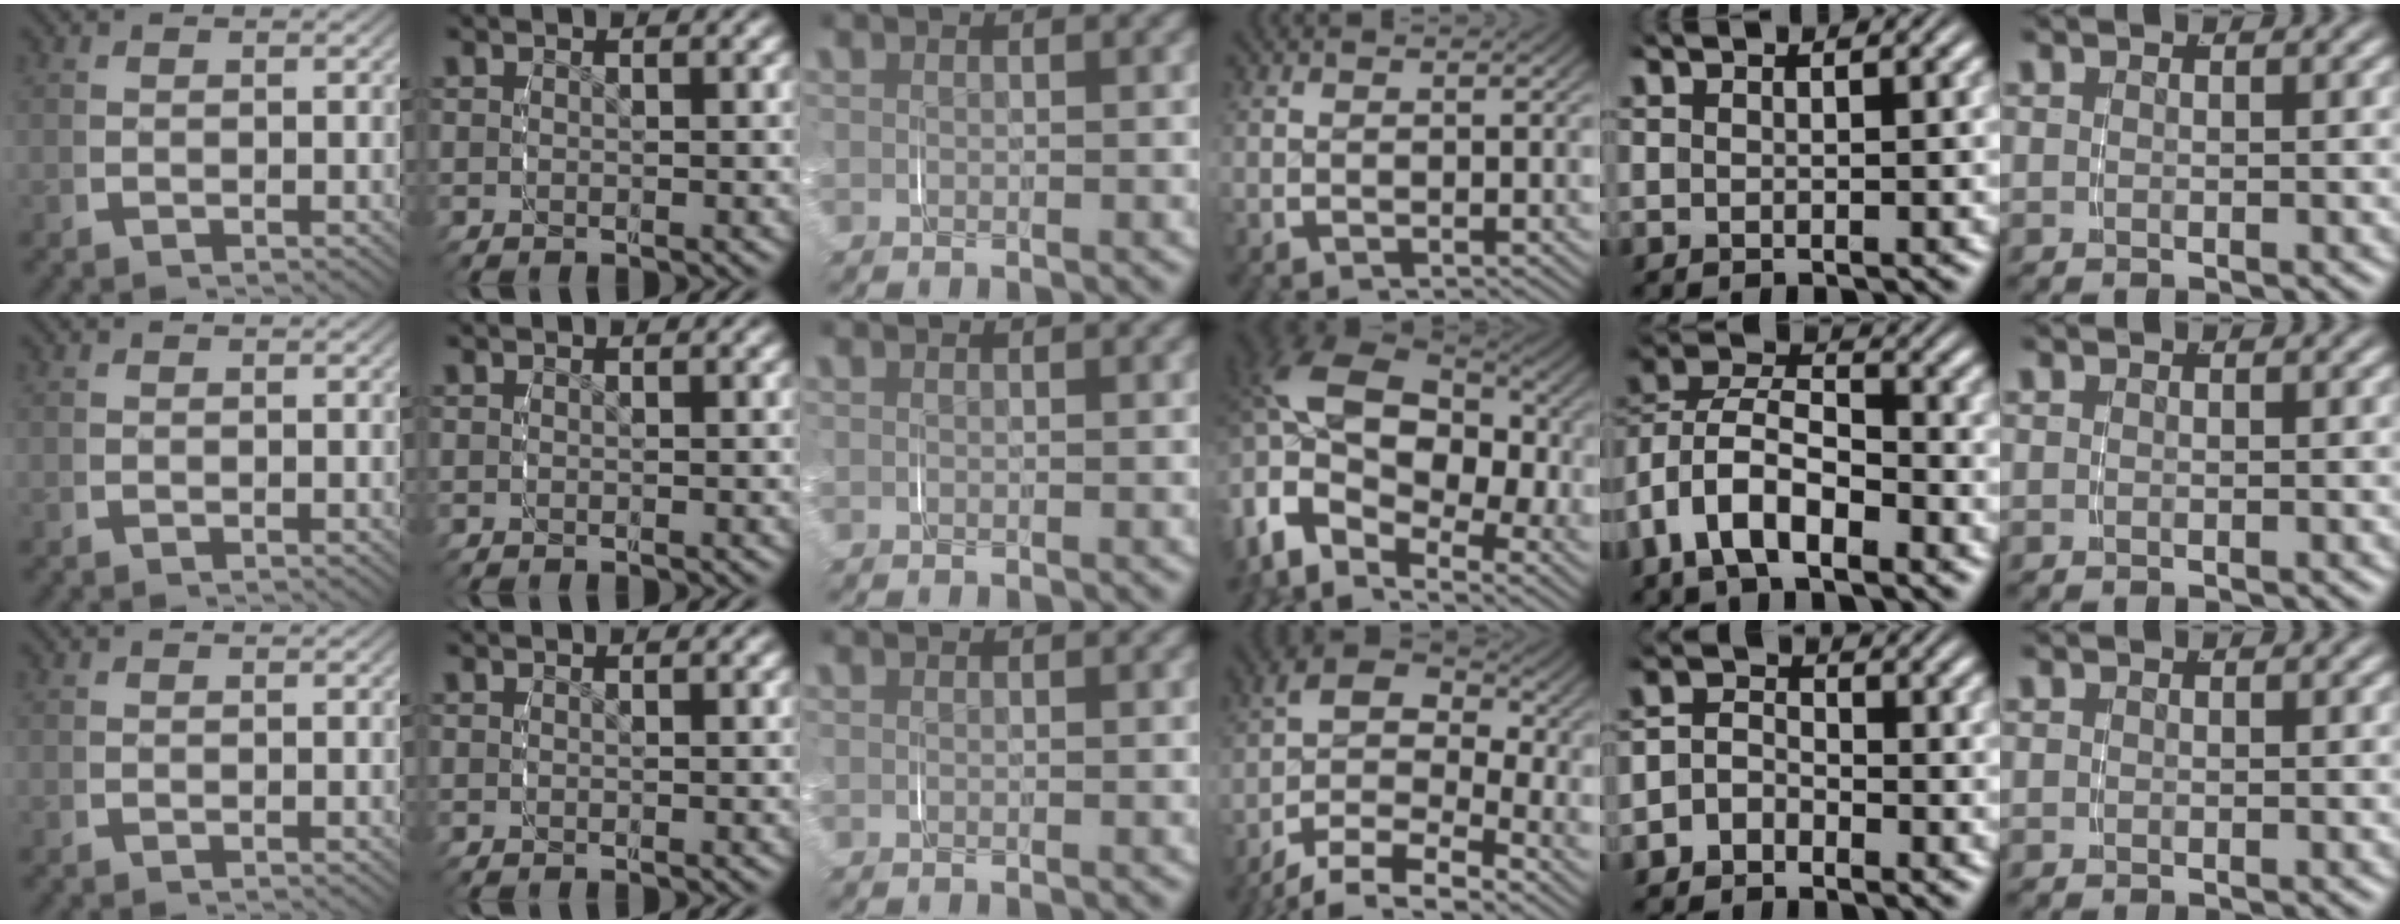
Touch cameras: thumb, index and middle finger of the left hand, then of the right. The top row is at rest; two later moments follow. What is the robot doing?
{"motion": "grasp_and_lifting", "object": "jacket"}